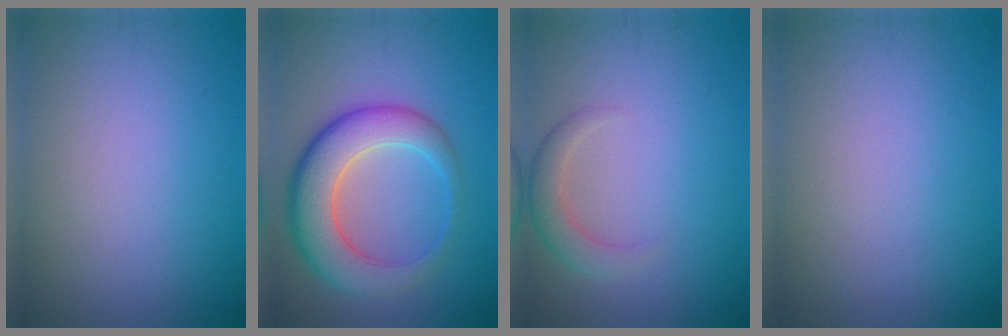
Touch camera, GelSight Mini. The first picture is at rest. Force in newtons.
{"total": 7.7, "press": 7.7, "slide": 0.3}
{"total": 2.4, "press": 2.4, "slide": 0.2}
{"total": 0.0}